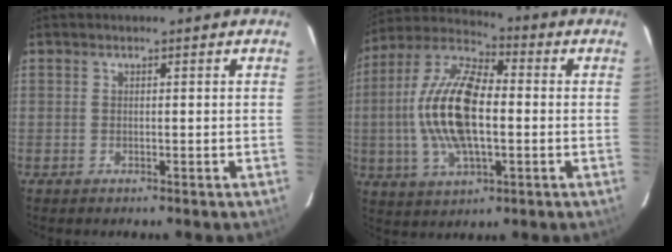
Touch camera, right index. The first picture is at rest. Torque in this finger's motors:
{"motor_torque": [2.14, 0.00, 1.05, 0.20]}